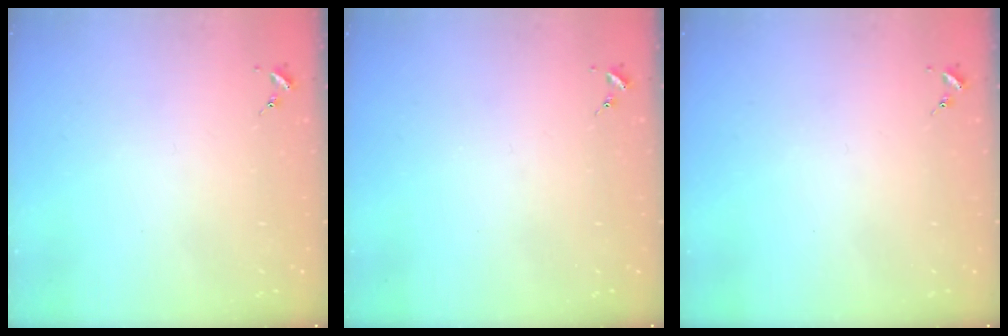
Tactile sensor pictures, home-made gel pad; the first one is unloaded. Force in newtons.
{"total": 0.0}
{"total": 0.0}